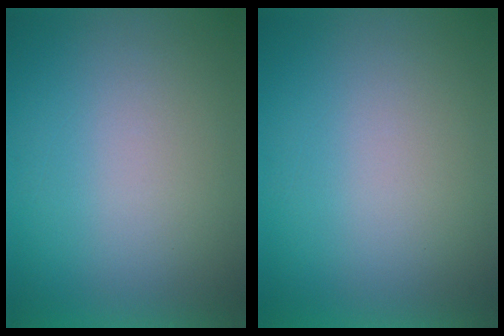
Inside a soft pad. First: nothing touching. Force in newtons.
{"total": 1.3}